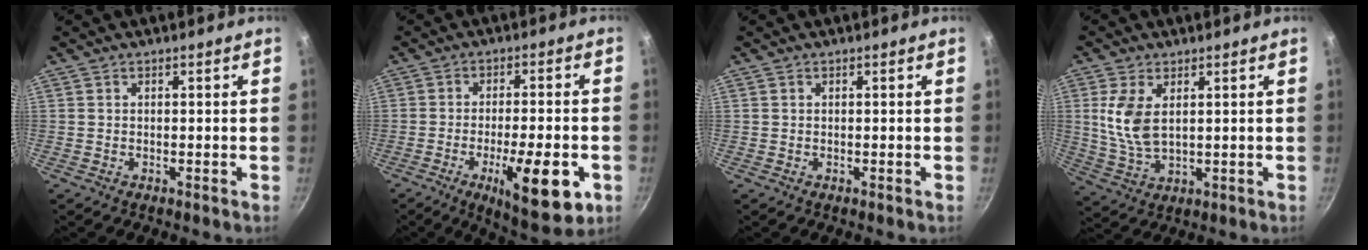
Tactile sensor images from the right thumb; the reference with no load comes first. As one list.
[{"total": 14.9, "force": [-5.4, 4.3, 13.2], "torque": [-0.179, 0.011, -0.074]}, {"total": 0.0}, {"total": 8.3, "force": [2.1, 4.5, 6.6], "torque": [-0.134, -0.016, 0.048]}]